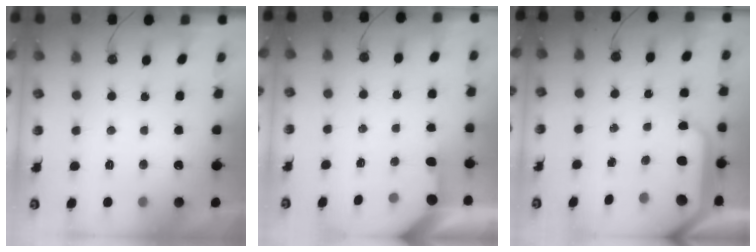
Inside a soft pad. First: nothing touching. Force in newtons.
{"total": 2.6, "press": 2.5, "slide": 0.3}
{"total": 10.3, "press": 10.3, "slide": 1.2}